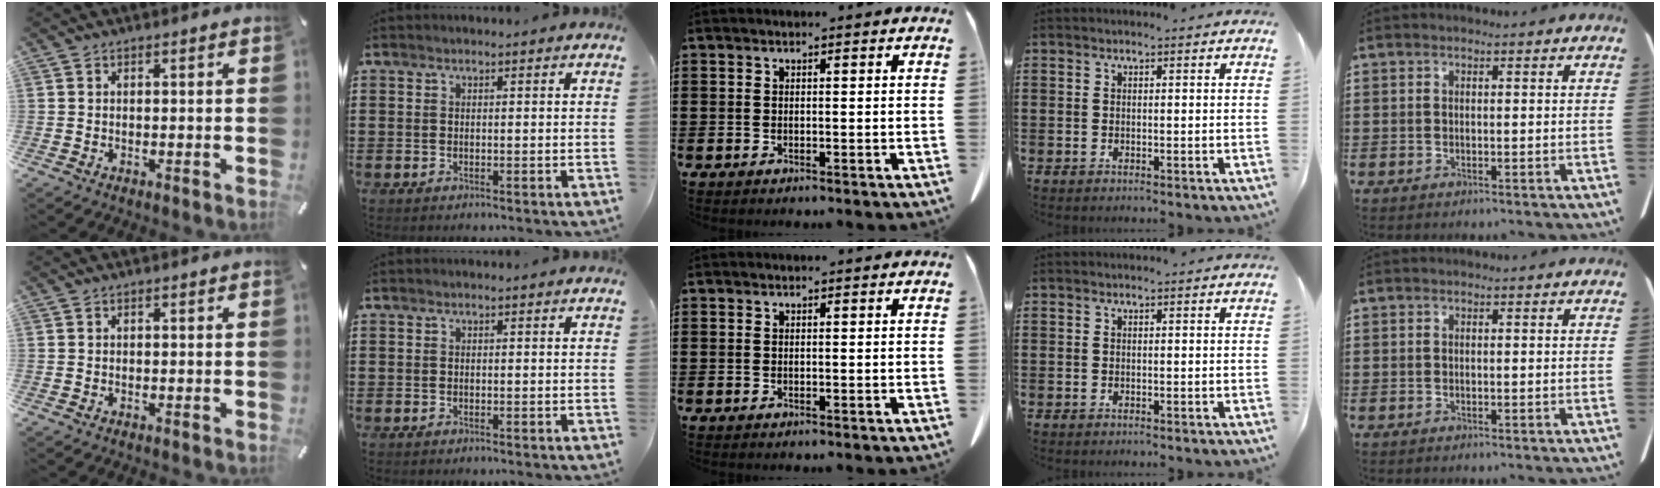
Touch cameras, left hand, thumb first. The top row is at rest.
{}